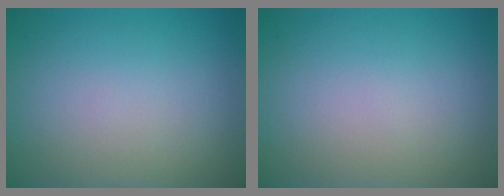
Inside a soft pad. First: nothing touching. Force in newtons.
{"total": 0.0}